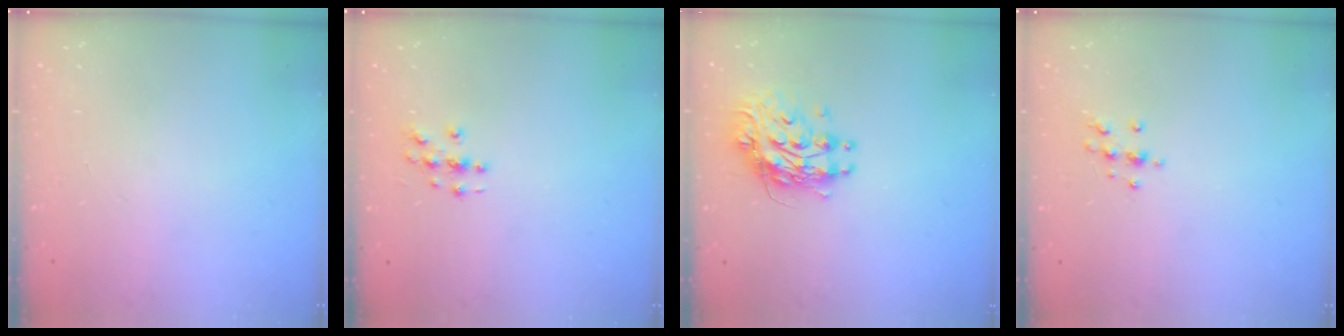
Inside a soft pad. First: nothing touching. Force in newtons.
{"total": 2.8, "press": 2.8, "slide": 0.3}
{"total": 10.7, "press": 10.7, "slide": 0.9}
{"total": 6.8, "press": 6.8, "slide": 0.6}